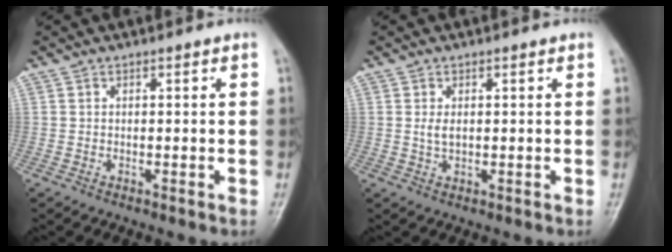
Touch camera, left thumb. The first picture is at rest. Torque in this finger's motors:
{"motor_torque": [-0.03, 0.13, 0.33, -0.06, 0.02]}